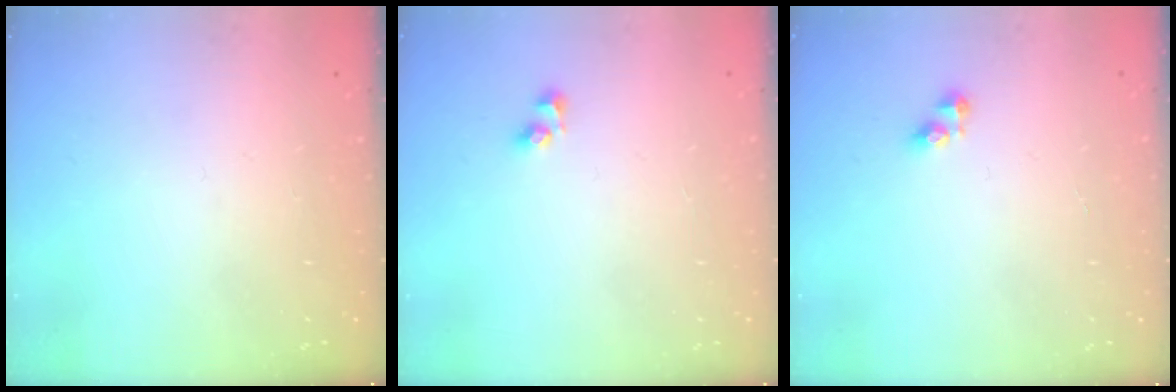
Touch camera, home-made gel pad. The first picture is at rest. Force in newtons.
{"total": 3.3, "press": 3.3, "slide": 0.4}
{"total": 3.8, "press": 3.7, "slide": 0.4}